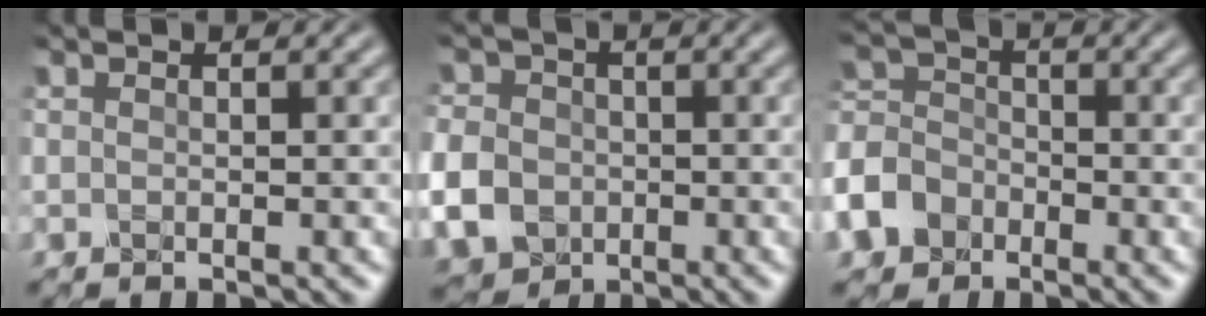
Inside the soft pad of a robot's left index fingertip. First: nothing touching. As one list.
[{"total": 6.6, "force": [-1.8, 5.5, 3.0], "torque": [-0.080, -0.012, -0.051]}, {"total": 8.1, "force": [-4.7, 6.0, 2.7], "torque": [-0.062, -0.019, -0.098]}]